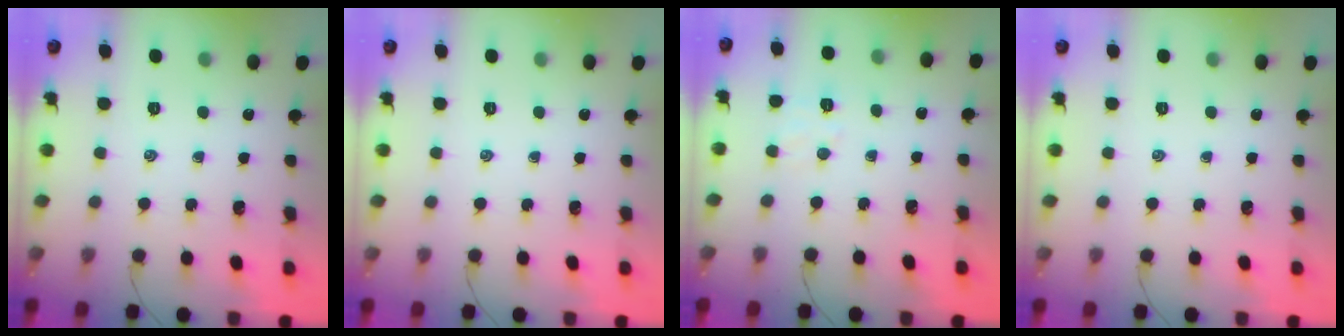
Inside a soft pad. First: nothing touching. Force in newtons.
{"total": 0.0}
{"total": 5.5, "press": 5.3, "slide": 1.4}
{"total": 0.0}